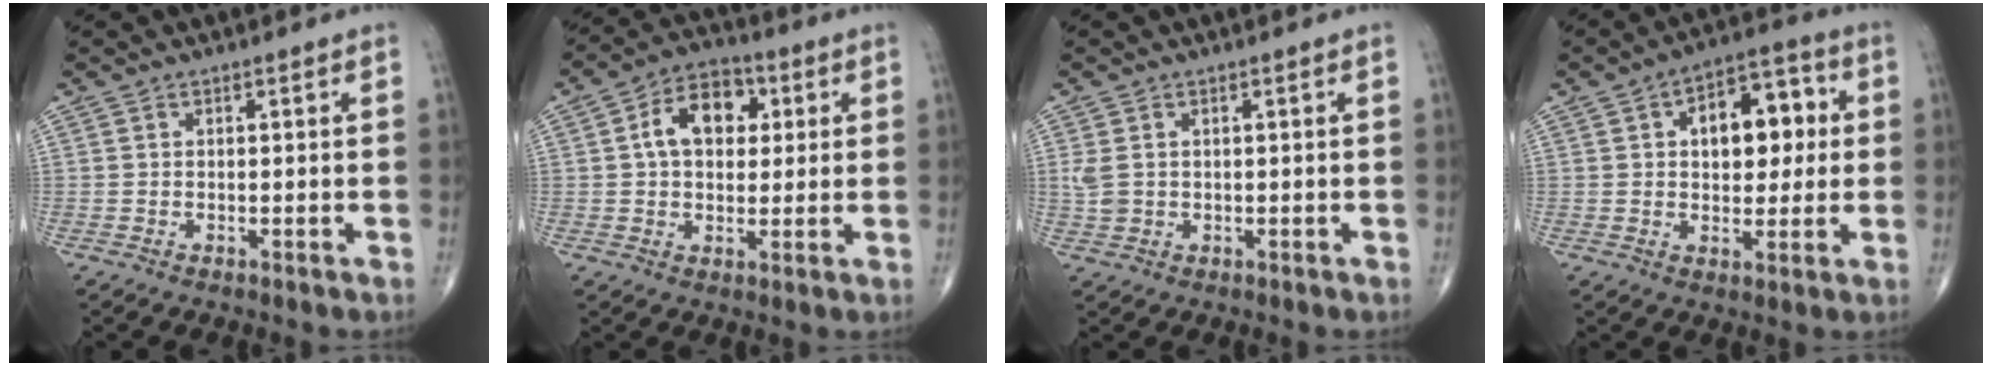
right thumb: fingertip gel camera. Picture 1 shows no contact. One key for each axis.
{"total": 10.4, "fx": 2.3, "fy": 7.1, "fz": 7.3, "tx": -0.093, "ty": 0.014, "tz": 0.030}
{"total": 2.8, "fx": 0.4, "fy": 2.0, "fz": 1.8, "tx": -0.045, "ty": 0.005, "tz": 0.013}
{"total": 12.2, "fx": 2.3, "fy": 7.2, "fz": 9.5, "tx": -0.092, "ty": 0.019, "tz": 0.030}